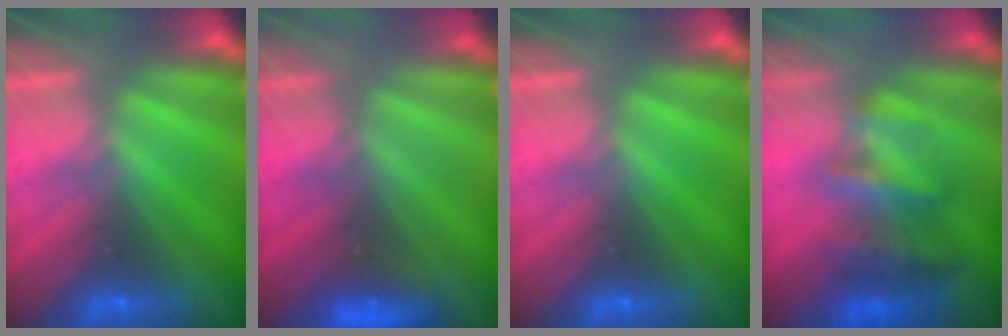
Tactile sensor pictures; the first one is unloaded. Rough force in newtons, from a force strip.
{"total": 3.0}
{"total": 0.0}
{"total": 5.0}